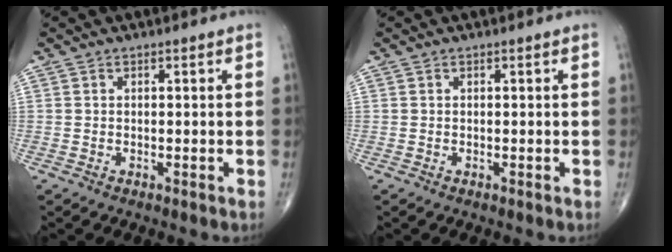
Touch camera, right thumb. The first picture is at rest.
{"total": 0.0}